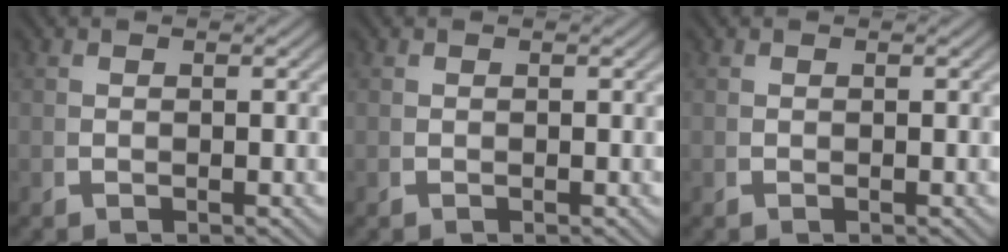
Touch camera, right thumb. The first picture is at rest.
{"total": 0.0}
{"total": 0.0}